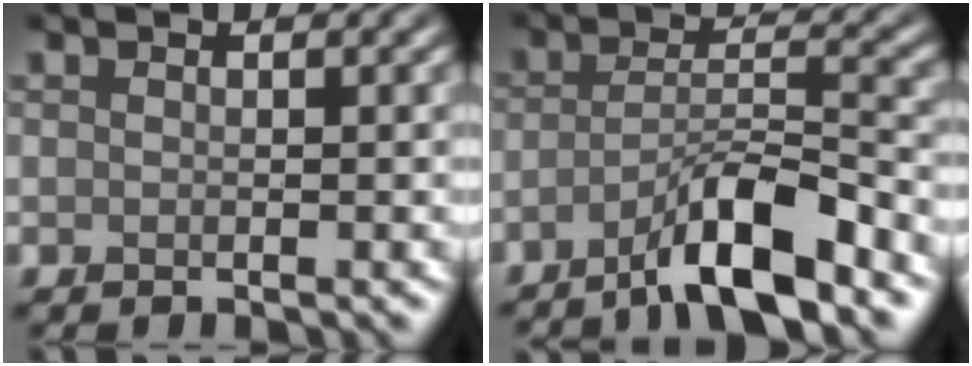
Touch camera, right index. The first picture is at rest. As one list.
[{"total": 6.5, "force": [-4.5, 0.8, 4.6], "torque": [-0.074, 0.006, -0.082]}]